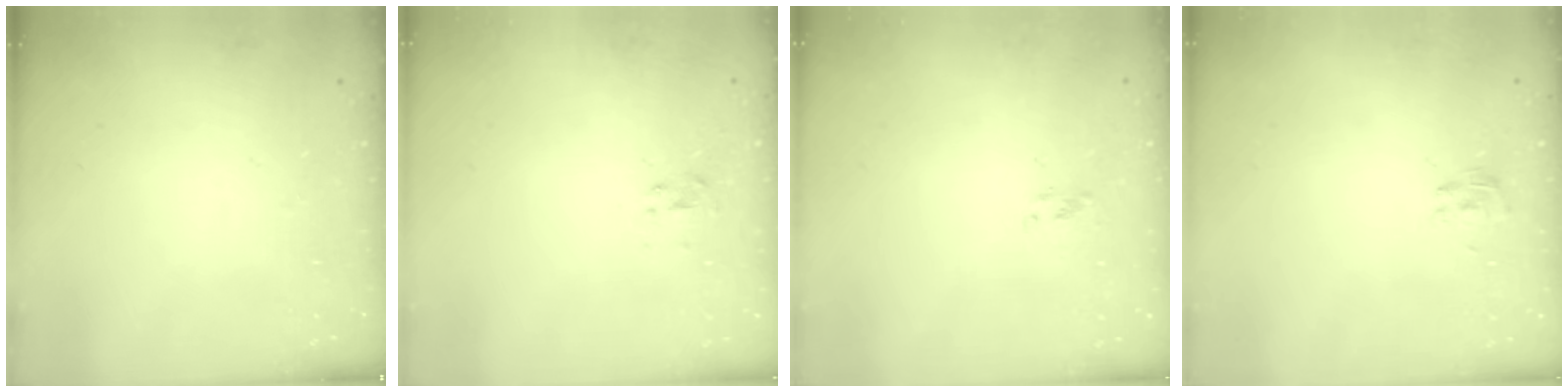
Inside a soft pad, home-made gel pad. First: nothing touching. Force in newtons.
{"total": 2.6, "press": 2.4, "slide": 0.8}
{"total": 1.7, "press": 1.5, "slide": 0.9}
{"total": 1.9, "press": 1.6, "slide": 1.0}